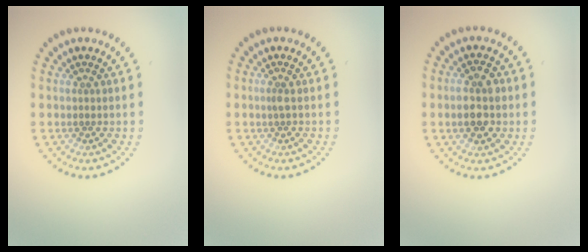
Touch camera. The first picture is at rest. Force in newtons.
{"total": 0.8, "press": 0.6, "slide": 0.5}
{"total": 3.7, "press": 3.7, "slide": 0.0}